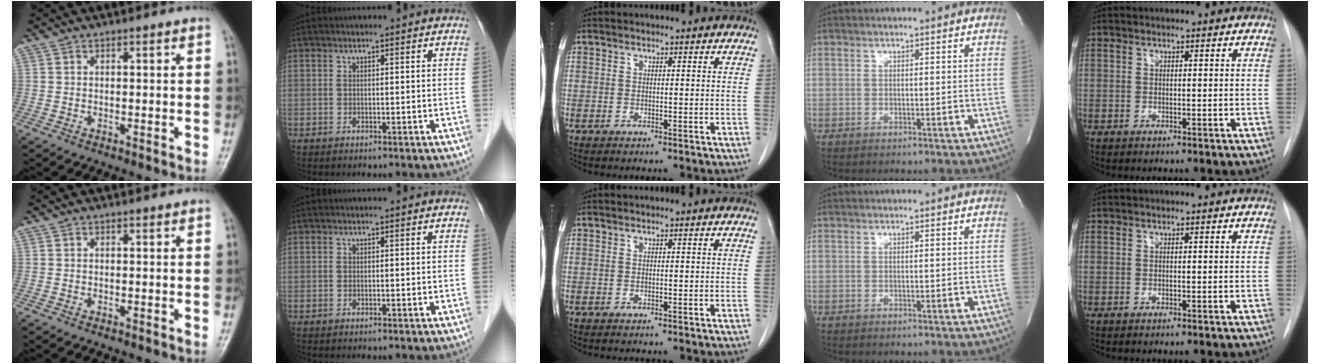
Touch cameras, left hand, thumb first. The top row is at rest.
{}